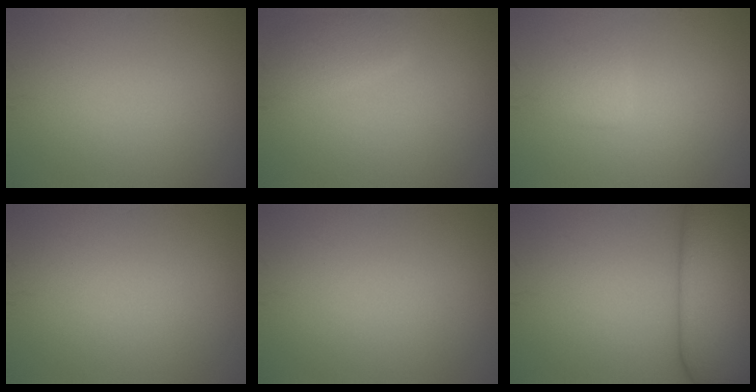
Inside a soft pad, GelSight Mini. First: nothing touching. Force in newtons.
{"total": 2.4, "press": 2.4, "slide": 0.2}
{"total": 1.4, "press": 1.3, "slide": 0.3}
{"total": 0.0}
{"total": 0.0}
{"total": 11.0, "press": 11.0, "slide": 0.8}